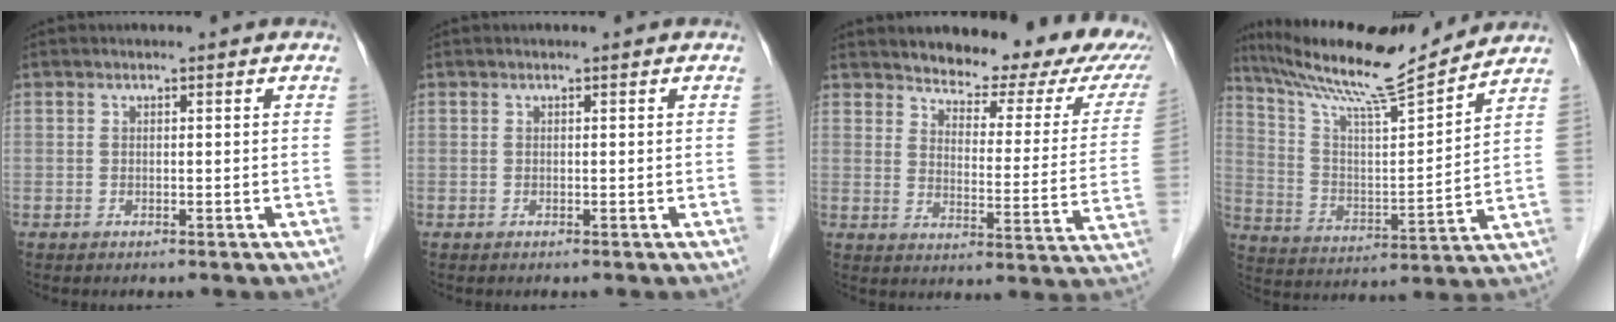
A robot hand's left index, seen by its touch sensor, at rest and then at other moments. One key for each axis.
{"total": 0.0}
{"total": 17.2, "fx": 14.3, "fy": 5.1, "fz": 8.2, "tx": -0.073, "ty": -0.014, "tz": 0.156}
{"total": 17.0, "fx": 15.3, "fy": -0.2, "fz": 7.2, "tx": -0.134, "ty": 0.003, "tz": 0.259}